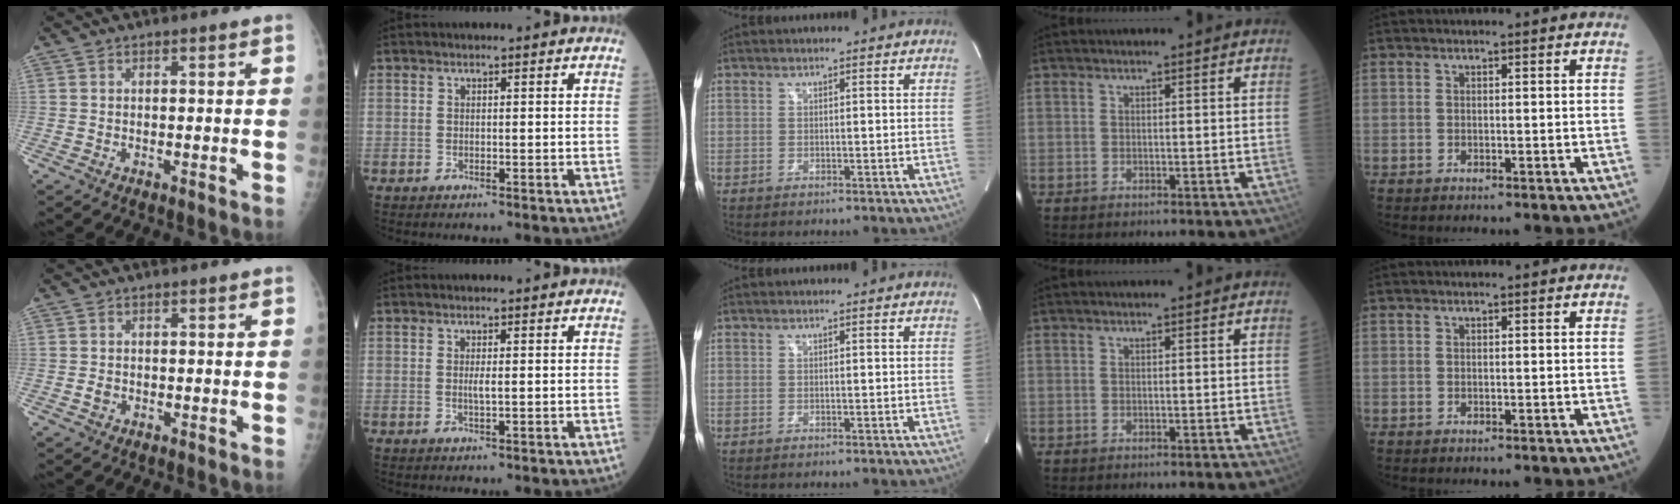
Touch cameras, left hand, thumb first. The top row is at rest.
{"thumb": {"total": 1.3, "force": [-0.2, 1.1, 0.7], "torque": [-0.009, 0.001, -0.002]}, "index": {"total": 1.2, "force": [-0.2, 0.0, 1.2], "torque": [-0.029, -0.006, -0.002]}}